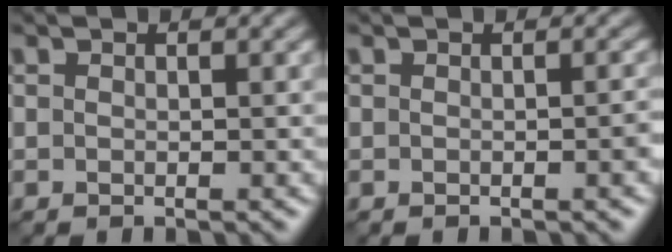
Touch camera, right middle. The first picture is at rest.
{"total": 0.9, "force": [-0.3, 0.1, 0.8], "torque": [-0.008, 0.002, -0.005]}